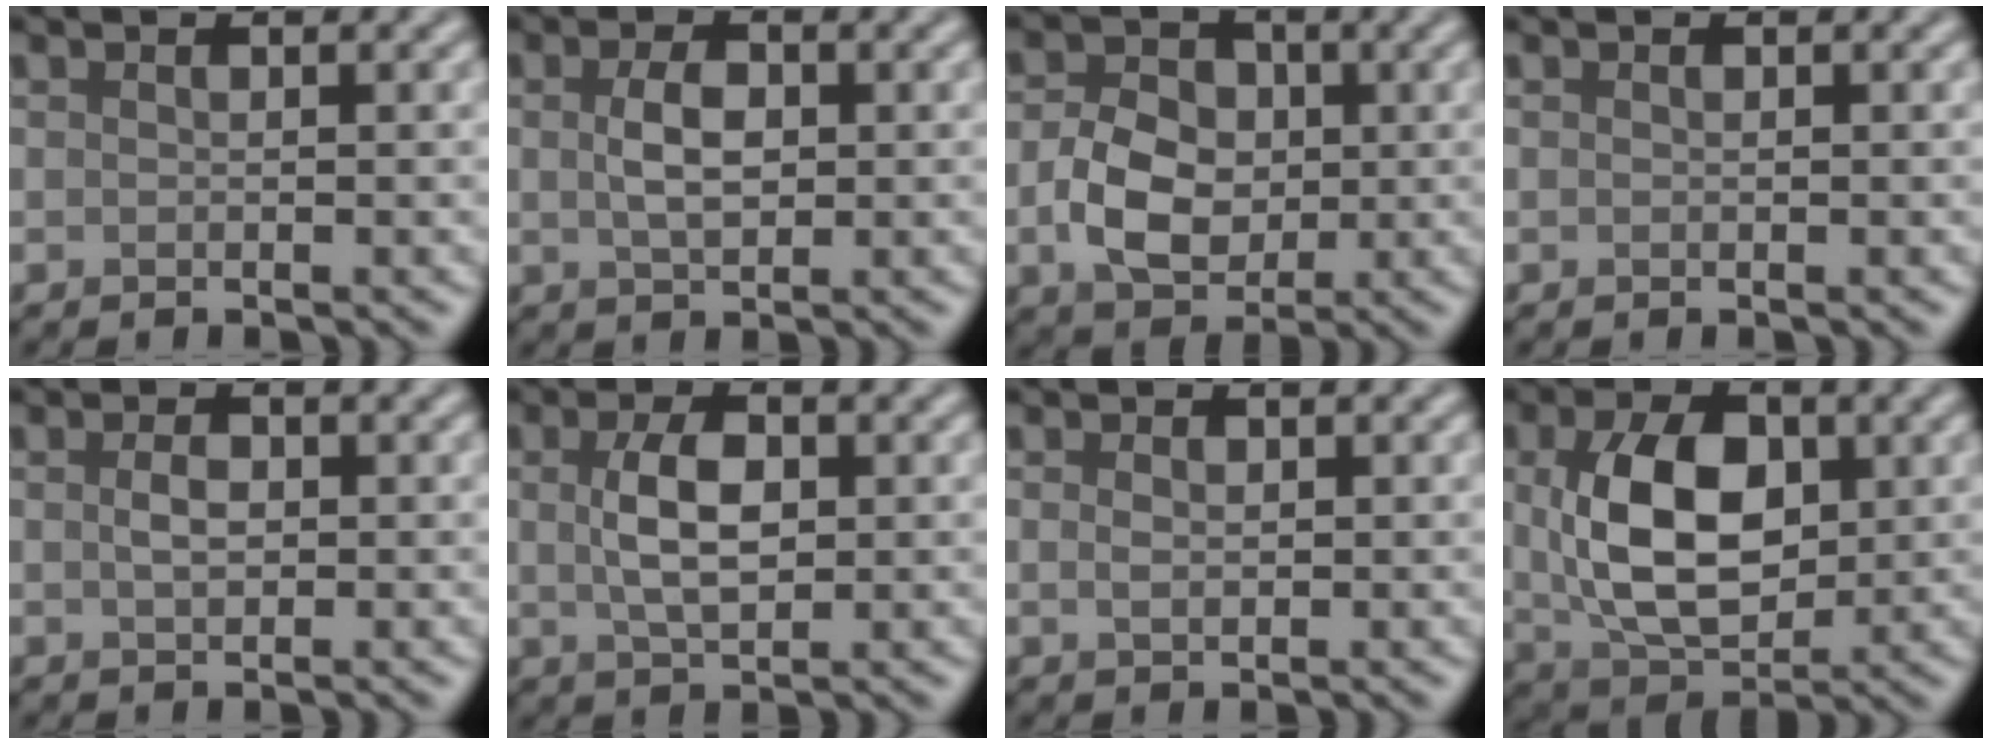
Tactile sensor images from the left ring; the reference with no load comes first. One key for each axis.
{"total": 3.1, "fx": 0.3, "fy": 1.7, "fz": 2.5, "tx": -0.055, "ty": 0.002, "tz": 0.006}
{"total": 5.4, "fx": -0.6, "fy": 4.1, "fz": 3.5, "tx": -0.072, "ty": -0.001, "tz": -0.012}
{"total": 0.0}
{"total": 1.7, "fx": 0.1, "fy": 1.0, "fz": 1.4, "tx": -0.028, "ty": 0.001, "tz": 0.002}
{"total": 4.3, "fx": 0.5, "fy": 2.2, "fz": 3.6, "tx": -0.078, "ty": 0.003, "tz": 0.010}
{"total": 1.3, "fx": 0.1, "fy": 0.9, "fz": 1.0, "tx": -0.019, "ty": 0.000, "tz": 0.003}
{"total": 8.6, "fx": 0.8, "fy": 5.3, "fz": 6.7, "tx": -0.130, "ty": 0.001, "tz": 0.016}